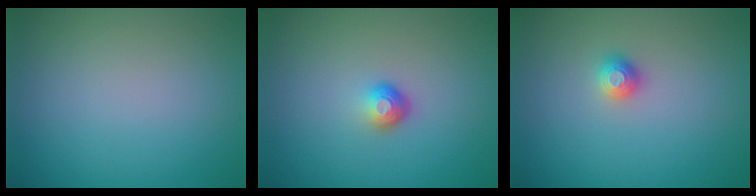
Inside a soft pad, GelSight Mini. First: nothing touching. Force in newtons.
{"total": 1.8, "press": 1.1, "slide": 1.5}
{"total": 1.1, "press": 1.1, "slide": 0.2}